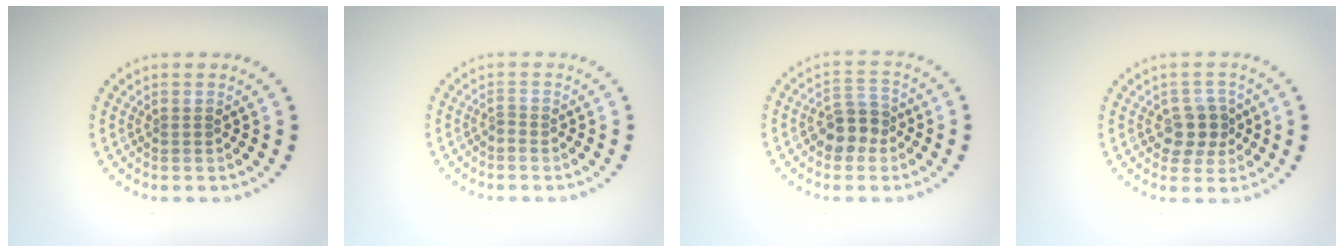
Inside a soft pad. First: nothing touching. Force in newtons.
{"total": 0.6, "press": 0.2, "slide": 0.6}
{"total": 3.4, "press": 3.2, "slide": 1.1}
{"total": 3.2, "press": 3.0, "slide": 1.2}